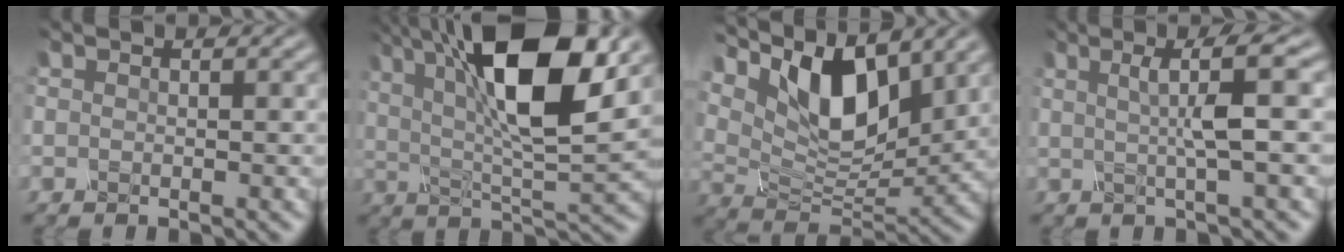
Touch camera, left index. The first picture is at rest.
{"total": 13.0, "force": [4.8, 4.2, 11.3], "torque": [-0.189, 0.009, 0.078]}
{"total": 9.6, "force": [4.9, 4.6, 6.9], "torque": [-0.125, -0.001, 0.086]}
{"total": 4.1, "force": [0.5, 0.6, 4.0], "torque": [-0.055, 0.009, 0.005]}